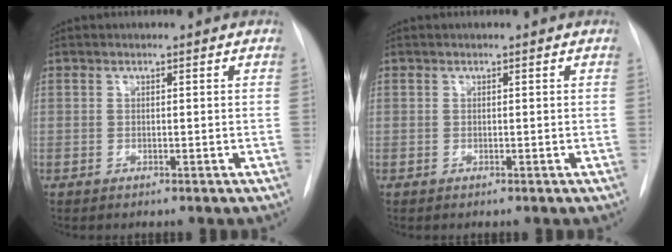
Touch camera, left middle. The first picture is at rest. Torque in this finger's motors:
{"motor_torque": [0.15, -0.12, -0.05, 0.00]}